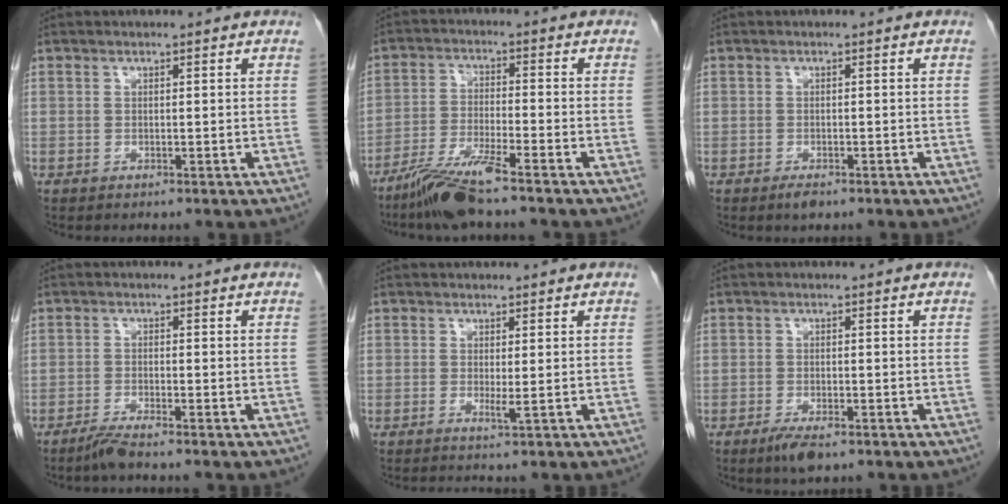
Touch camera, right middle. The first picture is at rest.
{"total": 8.0, "force": [-6.2, -0.2, 5.0], "torque": [-0.101, -0.028, -0.120]}
{"total": 1.6, "force": [-1.1, 0.5, 1.0], "torque": [-0.019, -0.001, -0.015]}
{"total": 2.6, "force": [-2.2, -0.3, 1.3], "torque": [-0.034, -0.006, -0.047]}
{"total": 1.0, "force": [-0.2, -0.3, 0.9], "torque": [-0.020, -0.004, -0.004]}
{"total": 3.5, "force": [-2.3, 1.0, 2.5], "torque": [-0.048, -0.004, -0.037]}